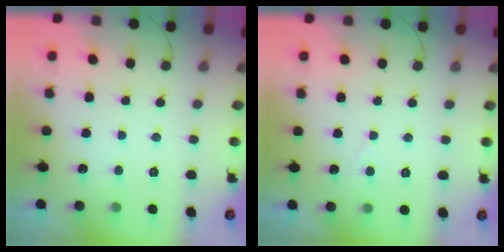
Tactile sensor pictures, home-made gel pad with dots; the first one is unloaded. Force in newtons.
{"total": 1.9, "press": 1.9, "slide": 0.2}